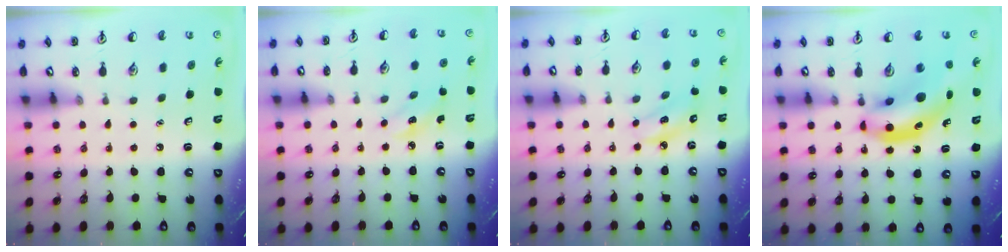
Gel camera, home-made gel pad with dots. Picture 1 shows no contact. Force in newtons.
{"total": 2.4, "press": 2.2, "slide": 0.9}
{"total": 3.6, "press": 3.6, "slide": 0.4}
{"total": 12.5, "press": 11.9, "slide": 3.6}